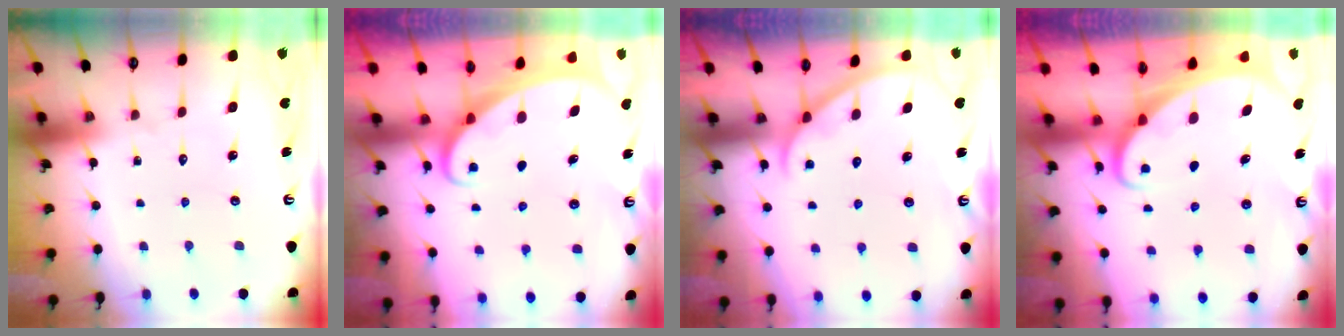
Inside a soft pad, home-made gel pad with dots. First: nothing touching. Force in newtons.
{"total": 1.7, "press": 1.7, "slide": 0.2}
{"total": 2.9, "press": 2.9, "slide": 0.4}
{"total": 2.7, "press": 2.7, "slide": 0.4}